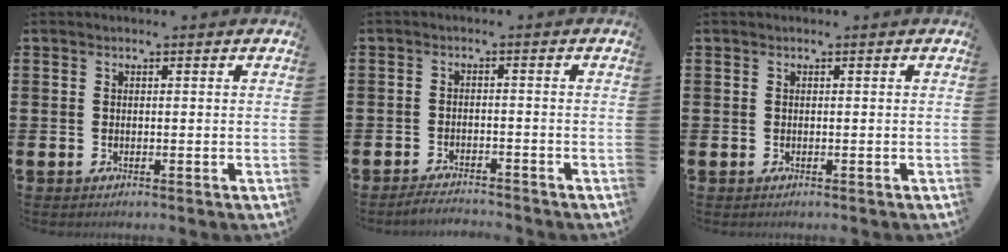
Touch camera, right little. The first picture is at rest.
{"total": 2.1, "force": [-2.1, 0.0, 0.0], "torque": [-0.006, 0.003, -0.044]}
{"total": 0.0}